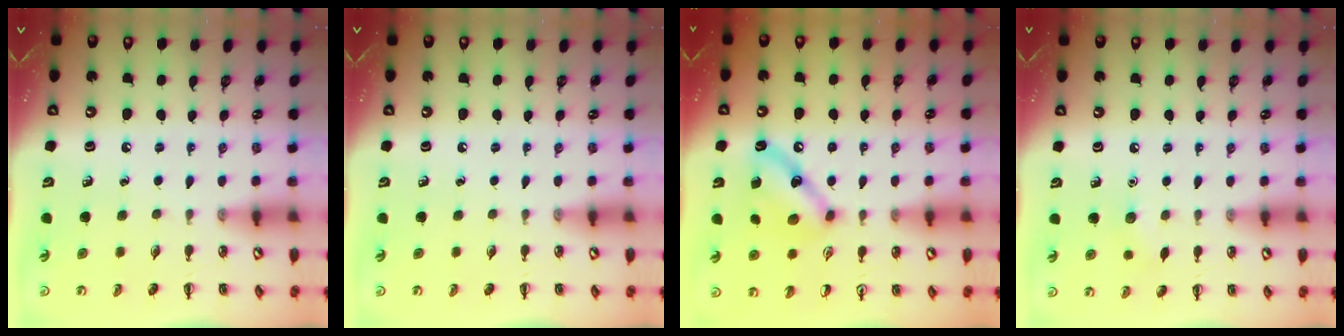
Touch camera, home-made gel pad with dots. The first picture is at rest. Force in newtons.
{"total": 0.0}
{"total": 10.3, "press": 10.3, "slide": 0.5}
{"total": 5.1, "press": 4.9, "slide": 1.4}